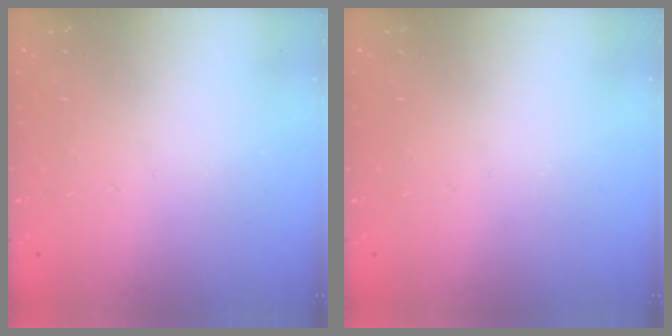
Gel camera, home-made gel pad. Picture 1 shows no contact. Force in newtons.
{"total": 0.0}